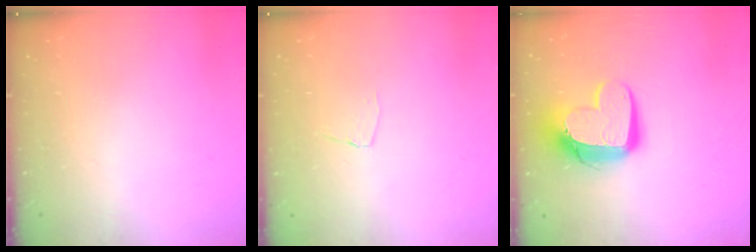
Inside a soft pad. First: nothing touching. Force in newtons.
{"total": 3.5, "press": 3.4, "slide": 0.2}
{"total": 13.7, "press": 13.7, "slide": 1.2}